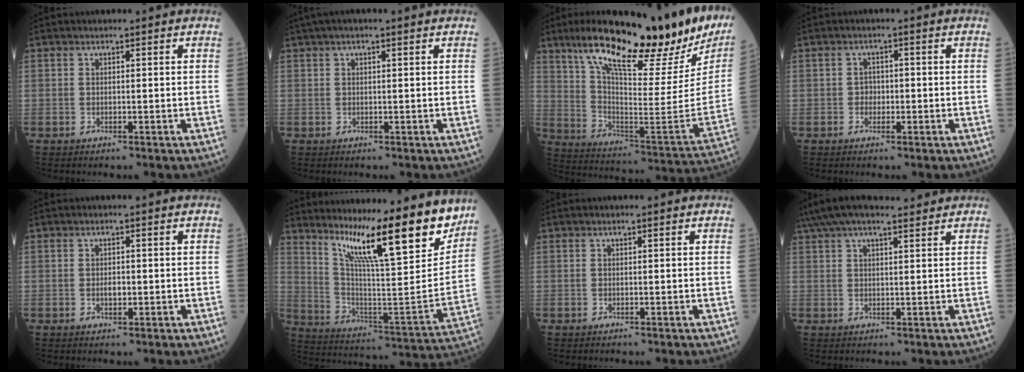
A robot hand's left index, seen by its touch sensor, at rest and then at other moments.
{"total": 3.0, "force": [1.8, 0.4, 2.3], "torque": [-0.049, 0.024, 0.031]}
{"total": 28.4, "force": [21.4, 5.5, 17.9], "torque": [-0.290, -0.033, 0.309]}
{"total": 1.6, "force": [-0.4, 1.3, 0.8], "torque": [-0.008, 0.006, -0.007]}
{"total": 1.3, "force": [-0.2, 0.8, 1.1], "torque": [-0.022, 0.000, -0.001]}
{"total": 20.9, "force": [16.5, 1.6, 12.7], "torque": [-0.206, -0.033, 0.256]}
{"total": 0.0}
{"total": 12.0, "force": [10.3, 2.0, 5.7], "torque": [-0.105, 0.052, 0.163]}